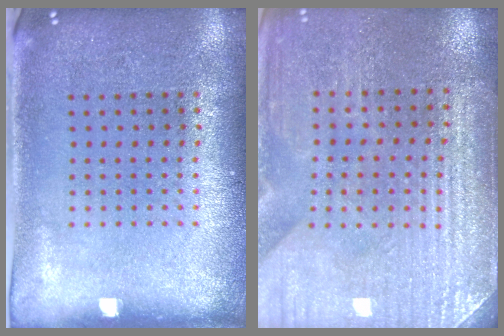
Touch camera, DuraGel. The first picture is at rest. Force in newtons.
{"total": 3.3, "press": 3.3, "slide": 0.2}